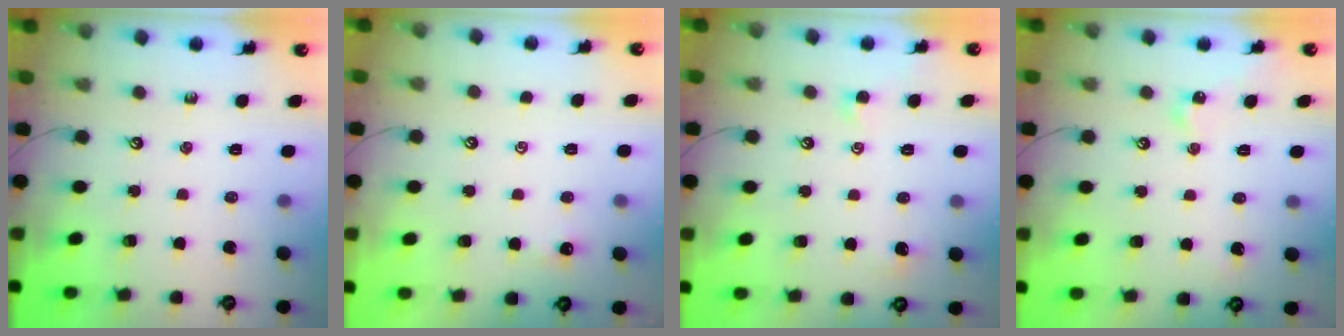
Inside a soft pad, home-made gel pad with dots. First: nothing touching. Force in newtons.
{"total": 2.1, "press": 2.1, "slide": 0.2}
{"total": 0.0}
{"total": 1.9, "press": 1.9, "slide": 0.2}